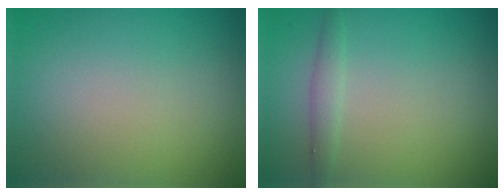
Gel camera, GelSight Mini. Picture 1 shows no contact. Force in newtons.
{"total": 1.3, "press": 1.3, "slide": 0.2}